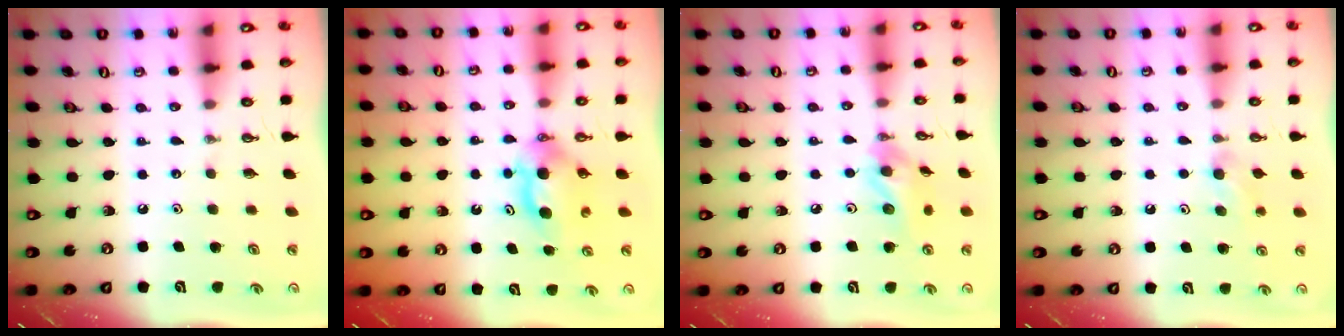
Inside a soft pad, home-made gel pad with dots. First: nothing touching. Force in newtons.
{"total": 5.9, "press": 5.6, "slide": 1.9}
{"total": 11.4, "press": 11.4, "slide": 1.4}
{"total": 5.4, "press": 5.2, "slide": 1.4}